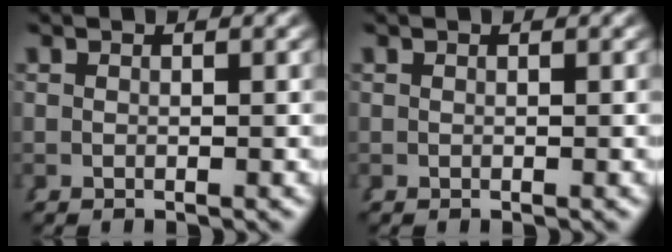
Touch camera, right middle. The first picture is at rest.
{"total": 0.0}